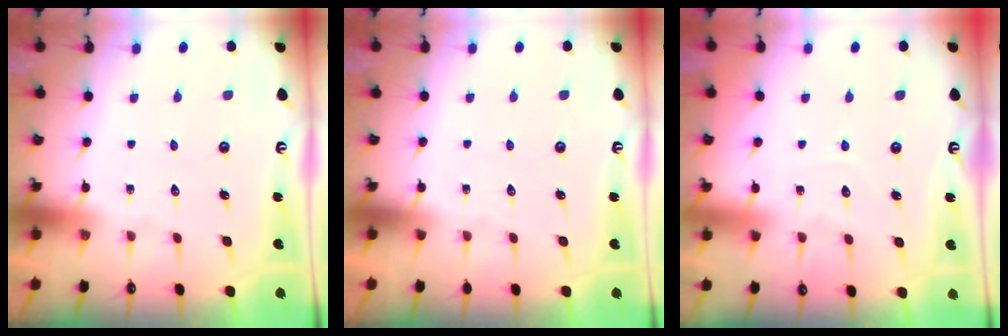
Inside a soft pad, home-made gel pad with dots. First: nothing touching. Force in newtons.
{"total": 0.0}
{"total": 4.5, "press": 4.4, "slide": 0.5}